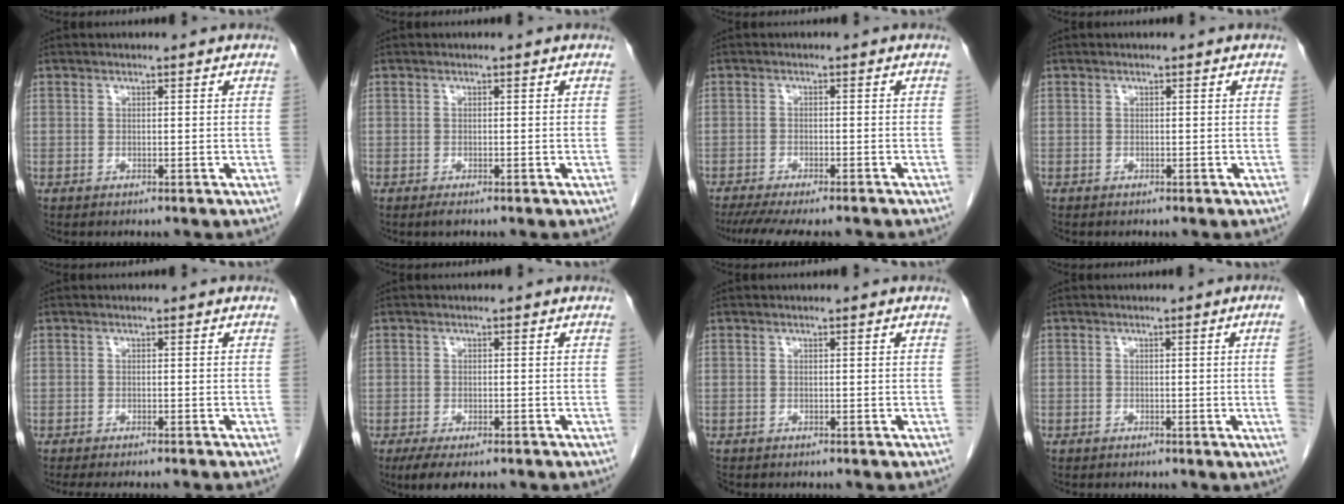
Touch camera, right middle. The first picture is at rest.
{"total": 0.8, "force": [-0.6, 0.1, 0.5], "torque": [-0.010, -0.003, -0.007]}
{"total": 11.7, "force": [-10.1, 2.0, 5.6], "torque": [-0.084, -0.016, -0.141]}
{"total": 0.0}
{"total": 7.9, "force": [-6.9, 0.8, 3.7], "torque": [-0.034, -0.014, -0.091]}
{"total": 4.8, "force": [-3.5, 1.7, 2.9], "torque": [-0.047, -0.009, -0.053]}
{"total": 1.3, "force": [-1.1, 0.5, 0.3], "torque": [-0.013, -0.003, -0.021]}
{"total": 3.2, "force": [-0.5, -1.0, 3.0], "torque": [-0.030, -0.003, -0.008]}